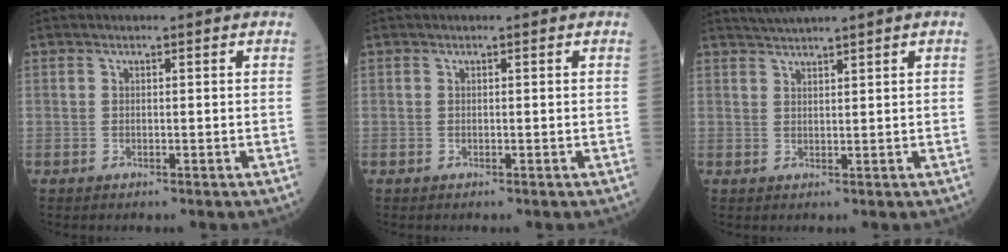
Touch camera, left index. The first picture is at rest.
{"total": 0.0}
{"total": 2.8, "force": [2.4, -0.9, 1.1], "torque": [-0.026, 0.009, 0.050]}